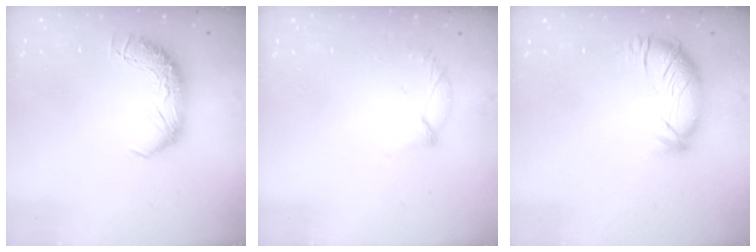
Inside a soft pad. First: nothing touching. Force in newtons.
{"total": 5.9, "press": 5.8, "slide": 0.9}
{"total": 2.8, "press": 2.0, "slide": 2.0}